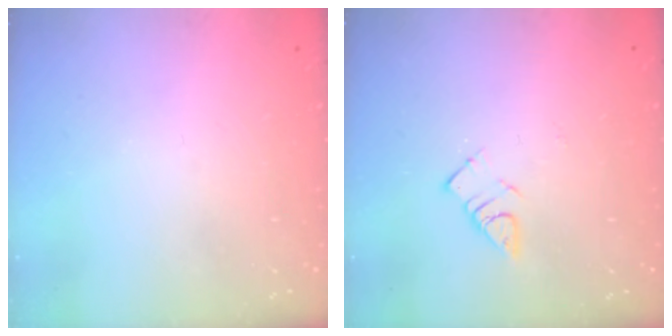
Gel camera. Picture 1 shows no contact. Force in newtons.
{"total": 4.6, "press": 4.6, "slide": 0.2}